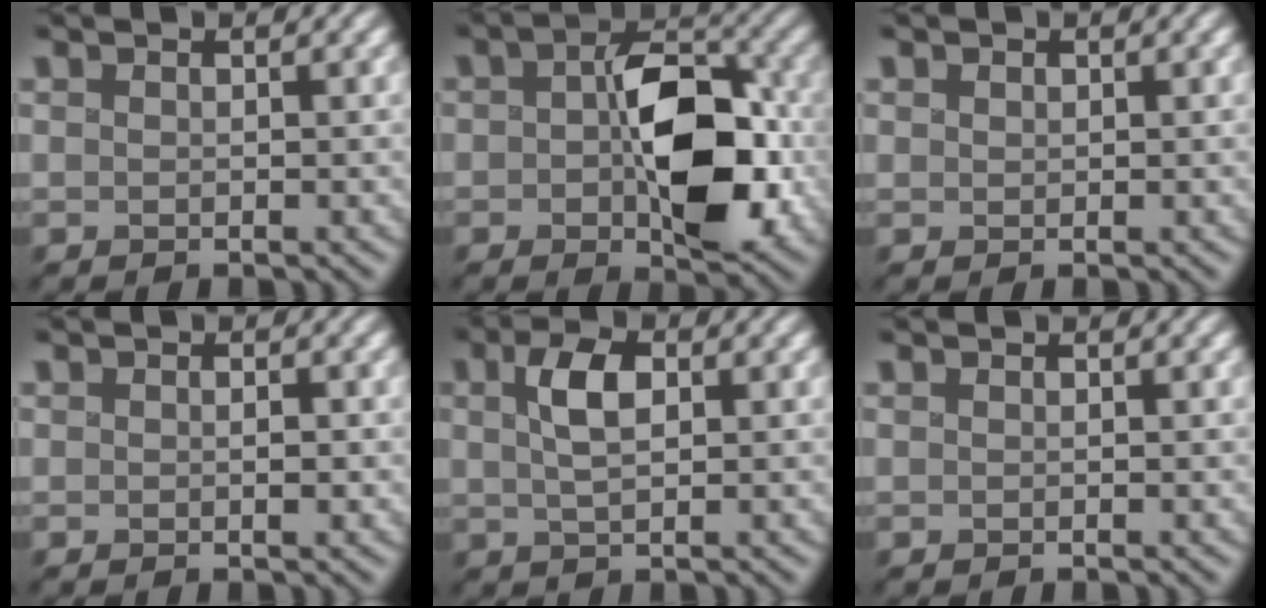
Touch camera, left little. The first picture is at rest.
{"total": 8.6, "force": [-1.2, 5.0, 6.9], "torque": [-0.124, -0.007, 0.002]}
{"total": 1.1, "force": [-0.5, -0.5, -0.9], "torque": [-0.004, -0.004, 0.014]}
{"total": 0.9, "force": [-0.8, -0.4, 0.0], "torque": [-0.013, -0.007, 0.011]}
{"total": 2.5, "force": [0.1, 1.0, 2.3], "torque": [-0.068, 0.002, 0.020]}
{"total": 0.0}